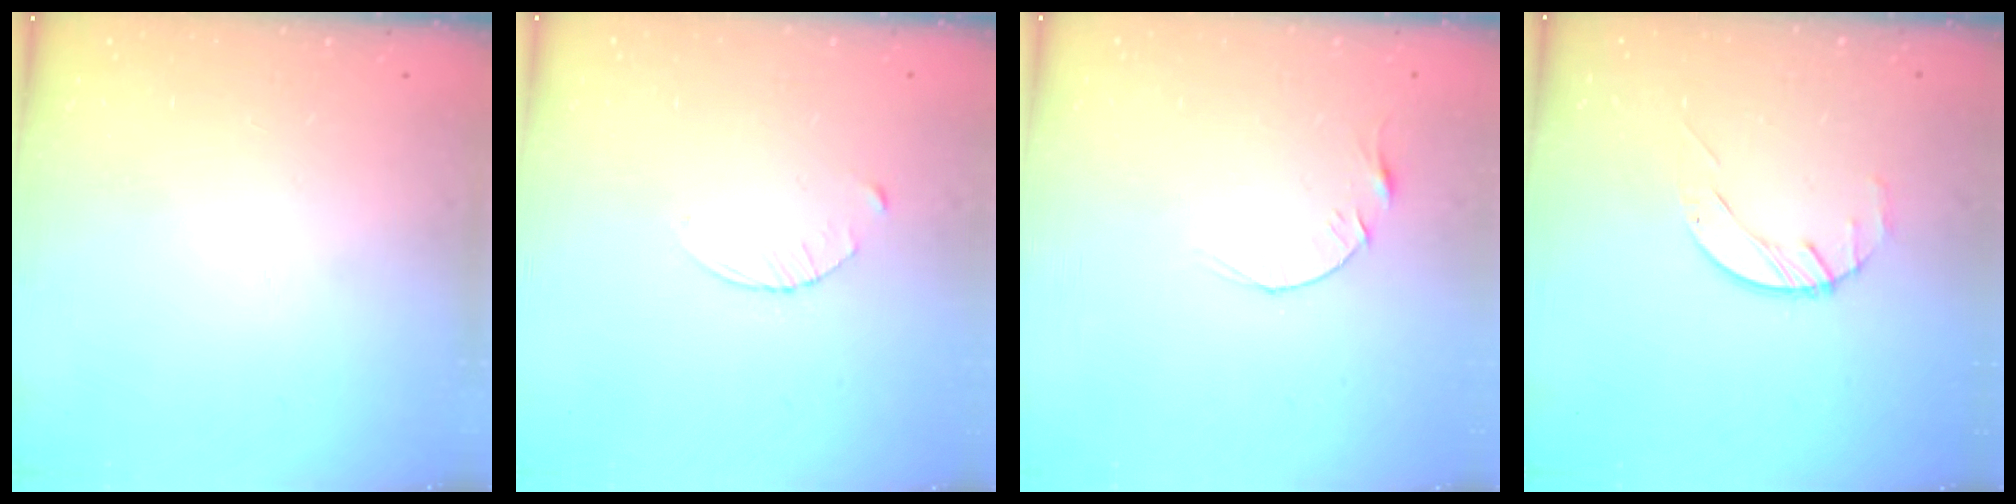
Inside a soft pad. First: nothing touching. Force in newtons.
{"total": 2.9, "press": 2.9, "slide": 0.4}
{"total": 3.9, "press": 3.9, "slide": 0.5}
{"total": 2.1, "press": 2.0, "slide": 0.3}